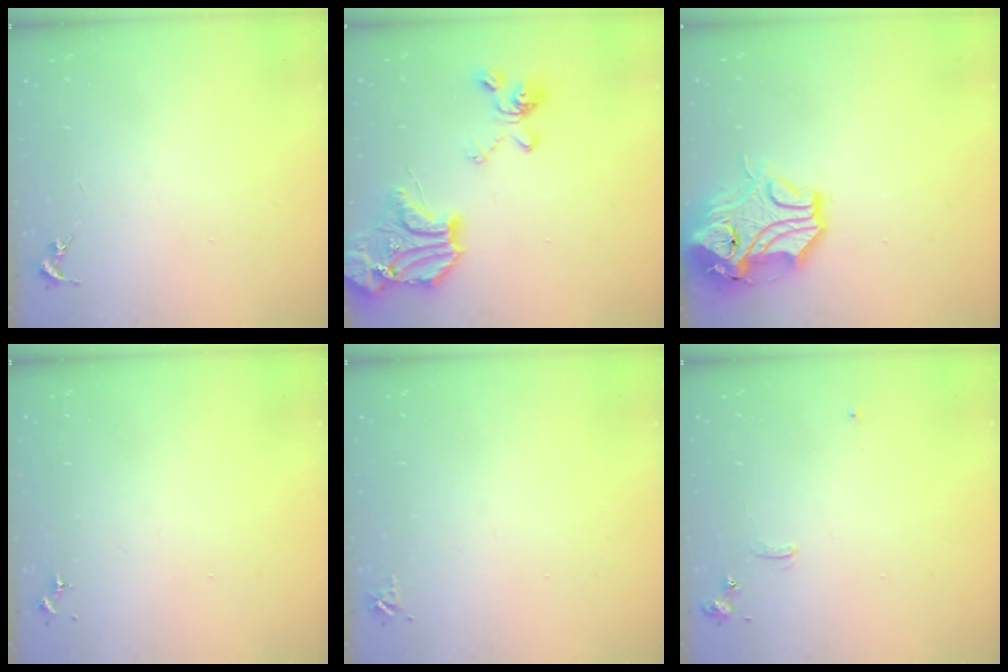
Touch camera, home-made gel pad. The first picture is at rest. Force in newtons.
{"total": 23.4, "press": 23.3, "slide": 2.7}
{"total": 14.6, "press": 14.5, "slide": 1.7}
{"total": 0.0}
{"total": 4.1, "press": 4.1, "slide": 0.5}
{"total": 5.7, "press": 5.6, "slide": 0.7}